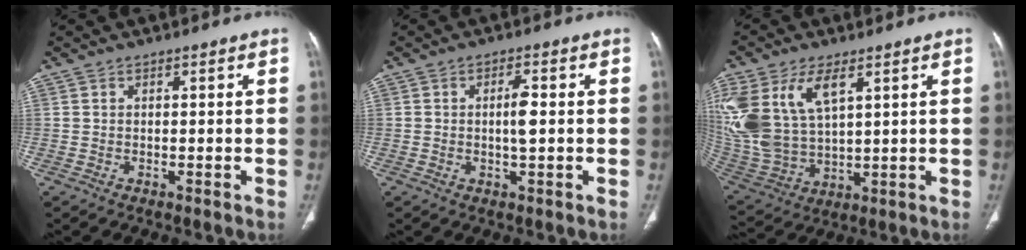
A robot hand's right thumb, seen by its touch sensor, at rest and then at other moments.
{"total": 3.4, "force": [0.1, 0.9, 3.3], "torque": [-0.058, 0.000, -0.001]}
{"total": 18.7, "force": [7.2, 10.4, 13.7], "torque": [-0.305, -0.017, 0.153]}